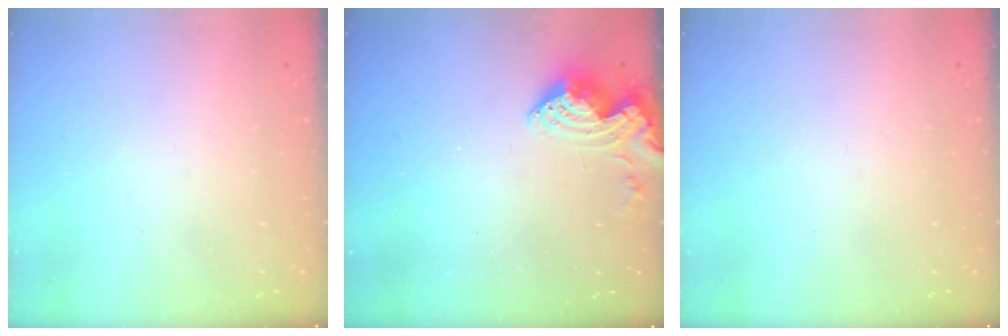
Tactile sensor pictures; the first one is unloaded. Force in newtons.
{"total": 9.9, "press": 9.8, "slide": 1.1}
{"total": 0.0}